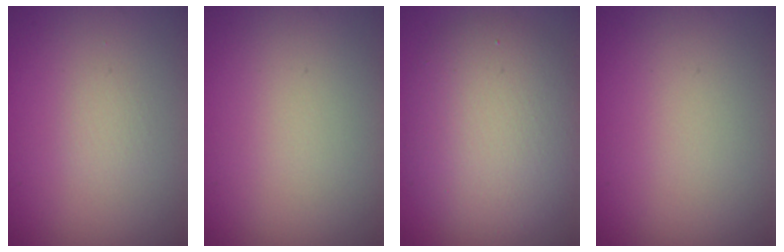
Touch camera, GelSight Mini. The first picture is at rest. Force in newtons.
{"total": 0.0}
{"total": 7.5, "press": 7.5, "slide": 0.2}
{"total": 0.0}